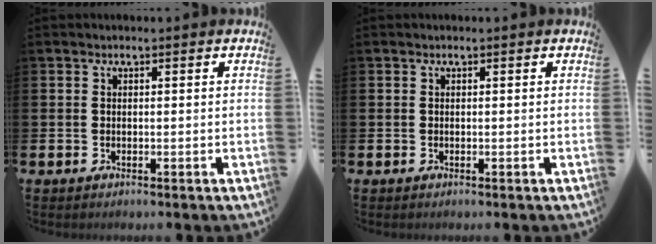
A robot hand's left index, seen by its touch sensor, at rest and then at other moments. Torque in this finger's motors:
{"motor_torque": [-0.02, 0.03, 0.00, 0.01]}